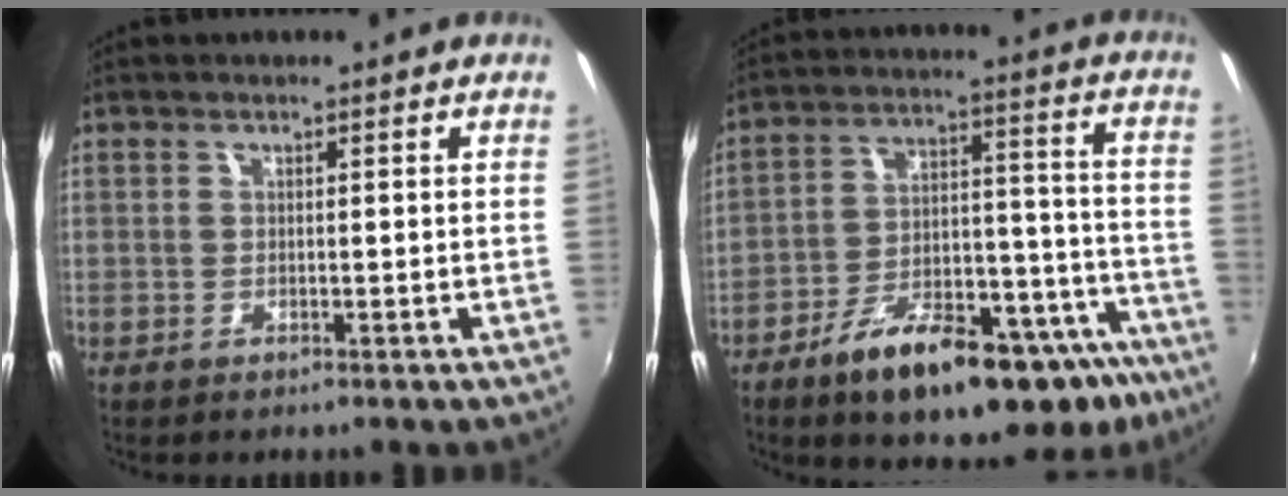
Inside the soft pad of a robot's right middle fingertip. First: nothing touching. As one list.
[{"total": 25.8, "force": [-17.8, 9.9, 15.7], "torque": [-0.216, 0.014, -0.244]}]